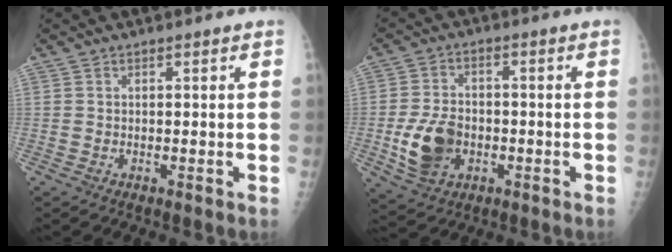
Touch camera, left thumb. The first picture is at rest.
{"total": 9.4, "force": [-2.4, 6.7, 6.1], "torque": [-0.102, 0.007, -0.039]}